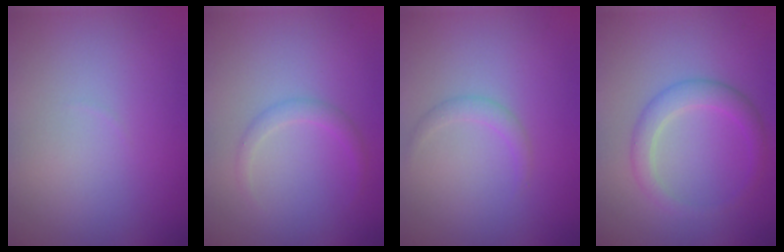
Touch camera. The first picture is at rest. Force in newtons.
{"total": 1.3, "press": 1.3, "slide": 0.0}
{"total": 1.1, "press": 1.1, "slide": 0.1}
{"total": 2.6, "press": 2.6, "slide": 0.1}